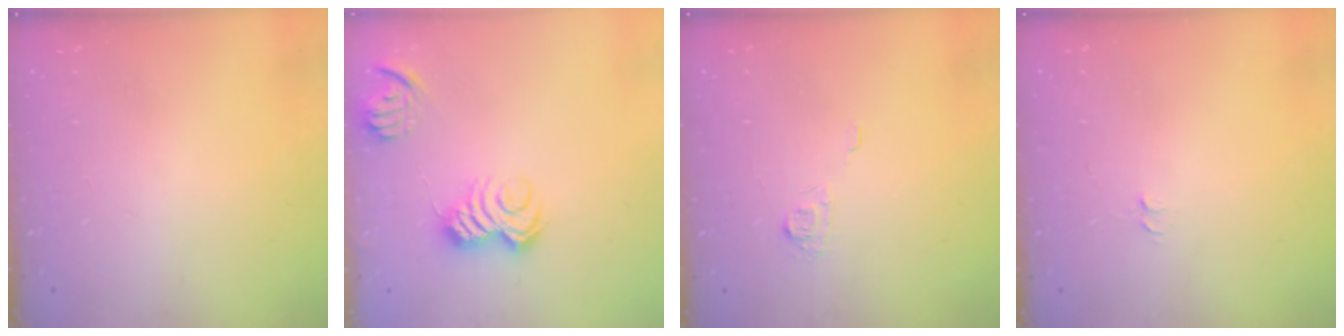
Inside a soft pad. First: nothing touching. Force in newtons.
{"total": 9.4, "press": 9.4, "slide": 0.4}
{"total": 4.7, "press": 4.6, "slide": 0.6}
{"total": 4.6, "press": 4.6, "slide": 0.4}